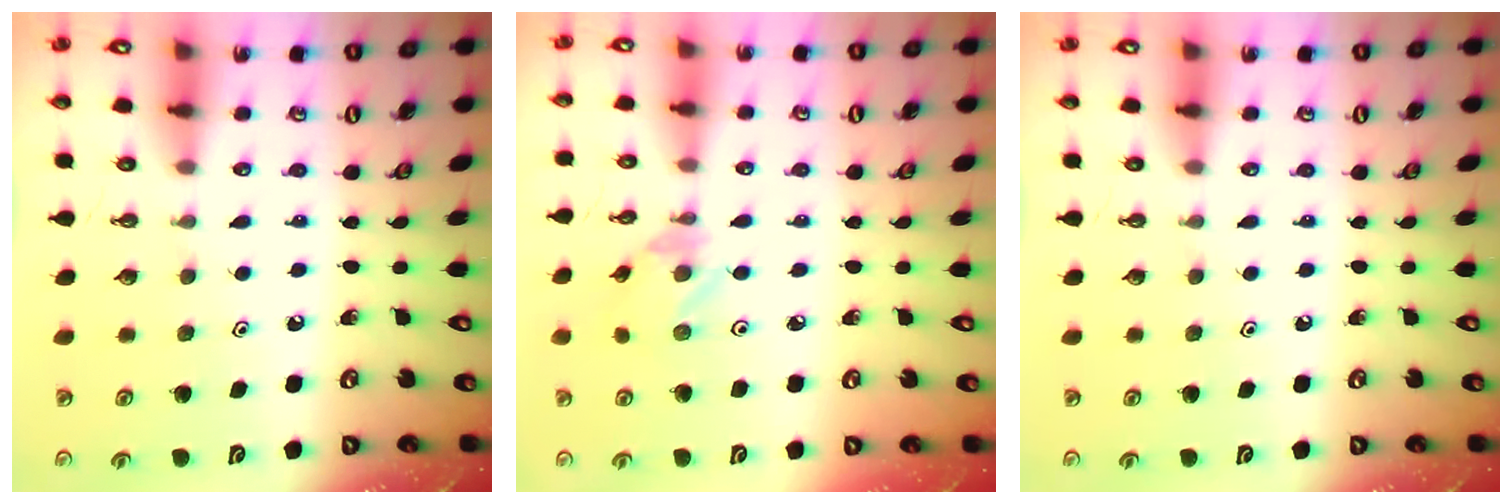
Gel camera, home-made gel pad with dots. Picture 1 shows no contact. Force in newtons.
{"total": 1.5, "press": 1.5, "slide": 0.0}
{"total": 0.0}